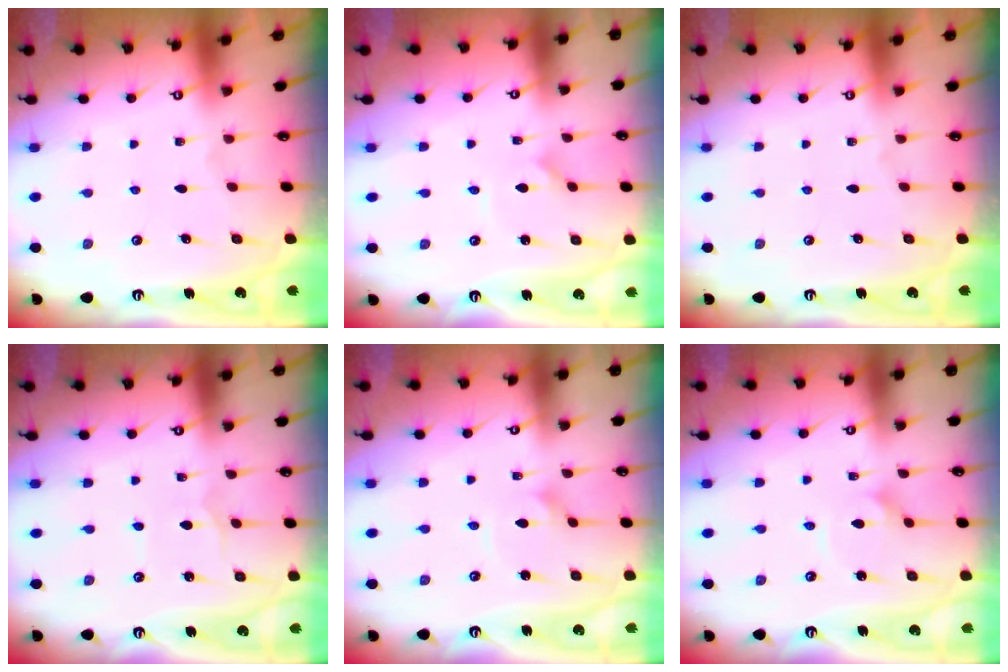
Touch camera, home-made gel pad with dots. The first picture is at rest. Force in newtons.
{"total": 1.1, "press": 1.1, "slide": 0.1}
{"total": 0.0}
{"total": 1.1, "press": 1.1, "slide": 0.2}
{"total": 1.6, "press": 1.6, "slide": 0.3}
{"total": 2.1, "press": 2.1, "slide": 0.1}